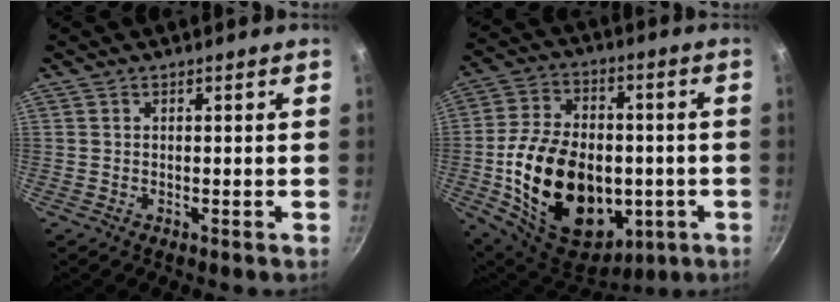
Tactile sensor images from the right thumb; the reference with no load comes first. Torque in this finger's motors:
{"motor_torque": [-0.06, 1.40, 1.48, -1.29, 0.30]}